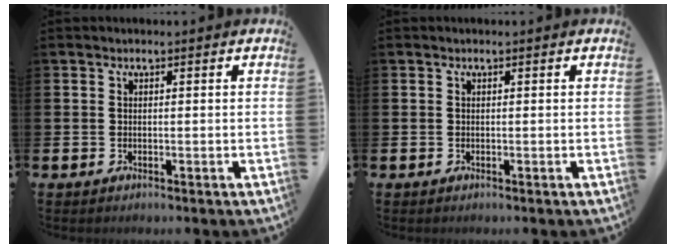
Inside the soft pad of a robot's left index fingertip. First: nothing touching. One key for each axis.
{"total": 0.0}